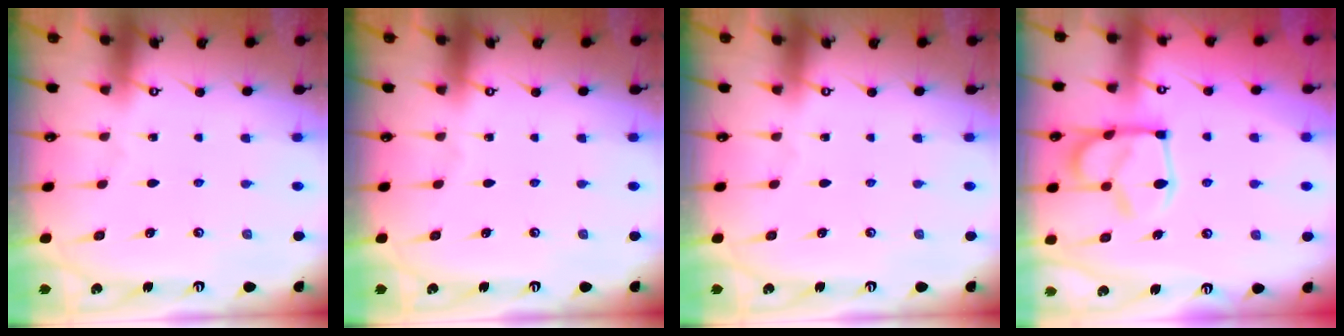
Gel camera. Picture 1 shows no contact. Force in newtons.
{"total": 0.0}
{"total": 0.0}
{"total": 10.1, "press": 10.0, "slide": 1.3}